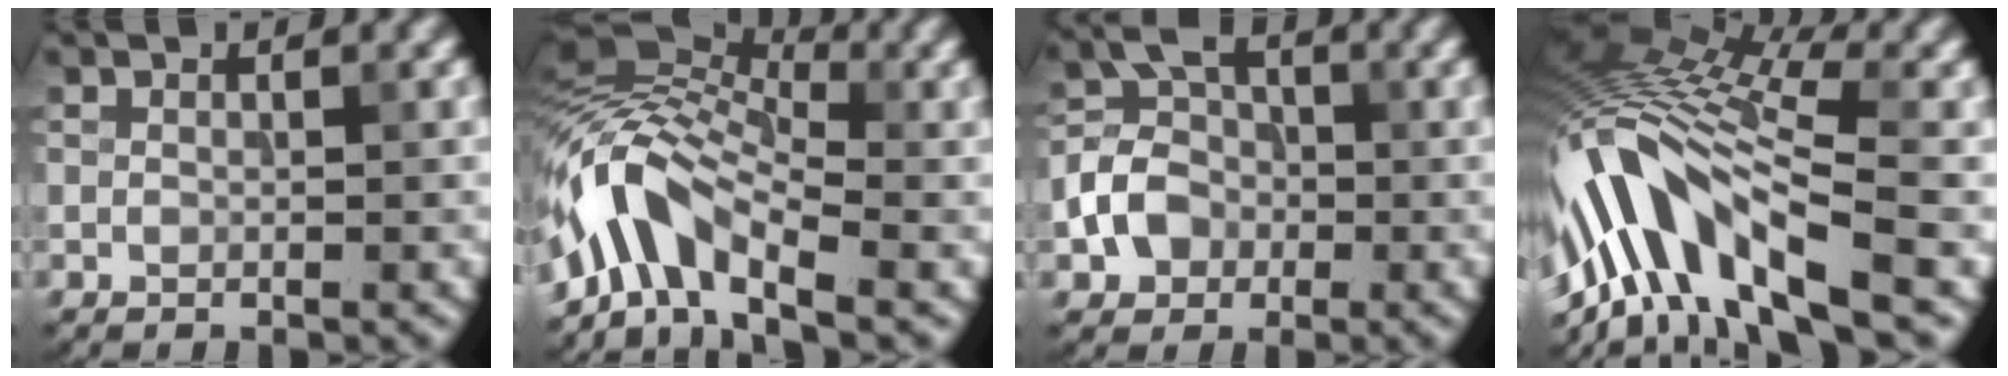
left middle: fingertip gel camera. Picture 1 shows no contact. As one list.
[{"total": 8.3, "force": [-3.3, 4.2, 6.4], "torque": [-0.113, 0.024, -0.082]}, {"total": 4.2, "force": [-1.5, 3.4, 2.1], "torque": [-0.036, 0.006, -0.034]}, {"total": 12.8, "force": [-3.6, 4.0, 11.6], "torque": [-0.223, 0.025, -0.062]}]